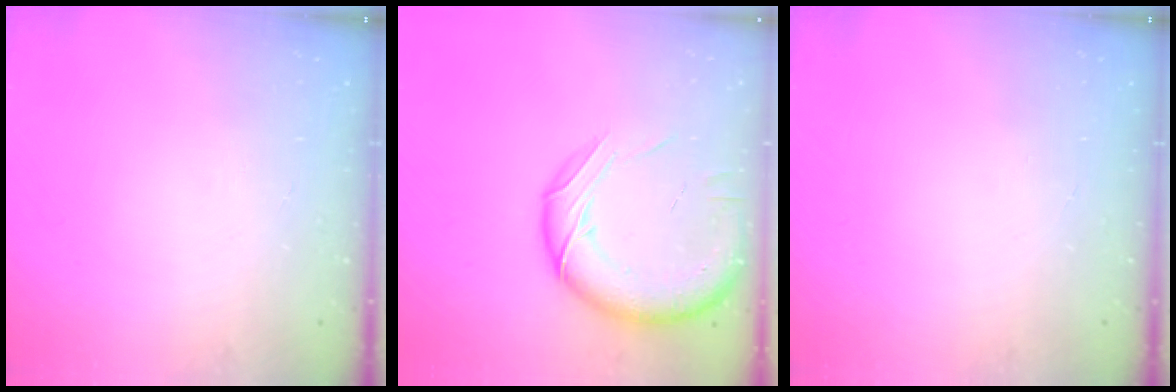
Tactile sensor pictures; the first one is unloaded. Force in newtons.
{"total": 16.0, "press": 15.9, "slide": 1.9}
{"total": 0.0}